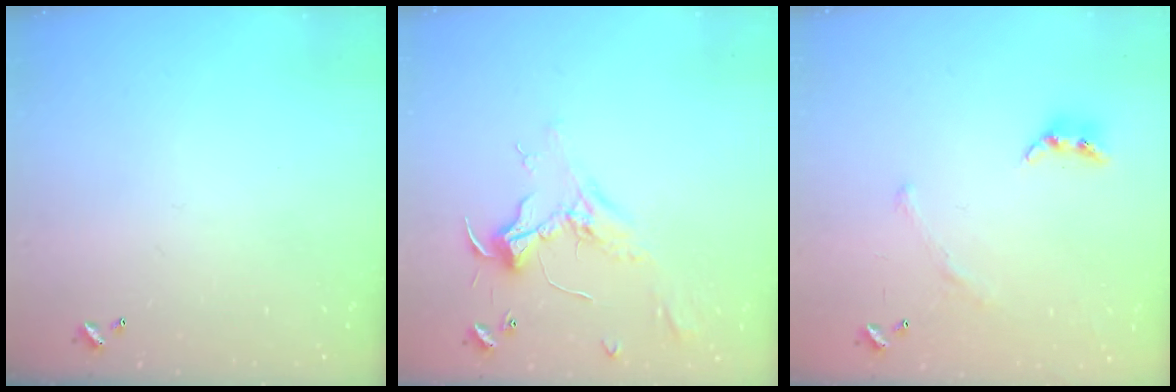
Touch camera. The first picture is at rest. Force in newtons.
{"total": 2.5, "press": 2.3, "slide": 0.8}
{"total": 2.9, "press": 2.7, "slide": 1.0}